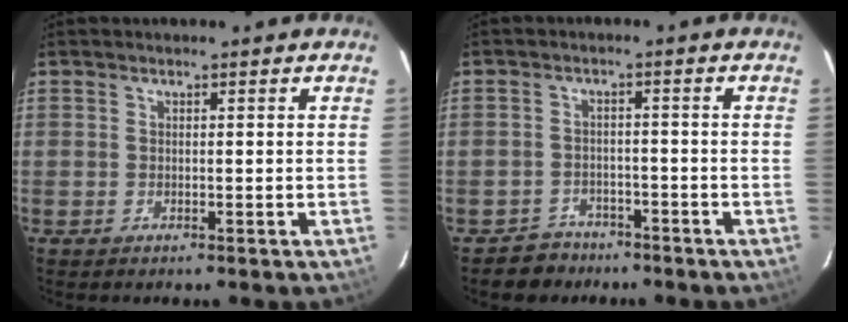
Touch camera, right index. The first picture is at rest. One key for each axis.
{"total": 4.7, "fx": -3.5, "fy": 3.1, "fz": -0.4, "tx": -0.004, "ty": 0.023, "tz": -0.054}